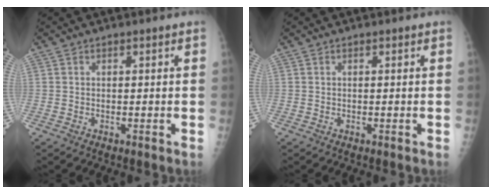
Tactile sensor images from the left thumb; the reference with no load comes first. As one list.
[{"total": 0.0}]